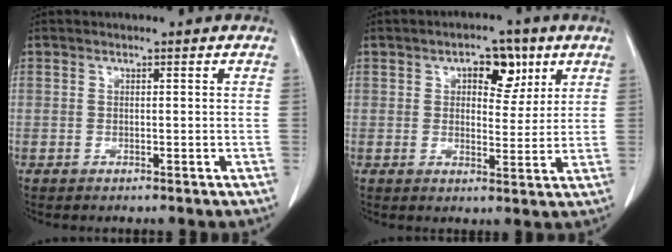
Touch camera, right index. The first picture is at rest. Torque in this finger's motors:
{"motor_torque": [0.29, 0.28, 0.12, 0.06]}